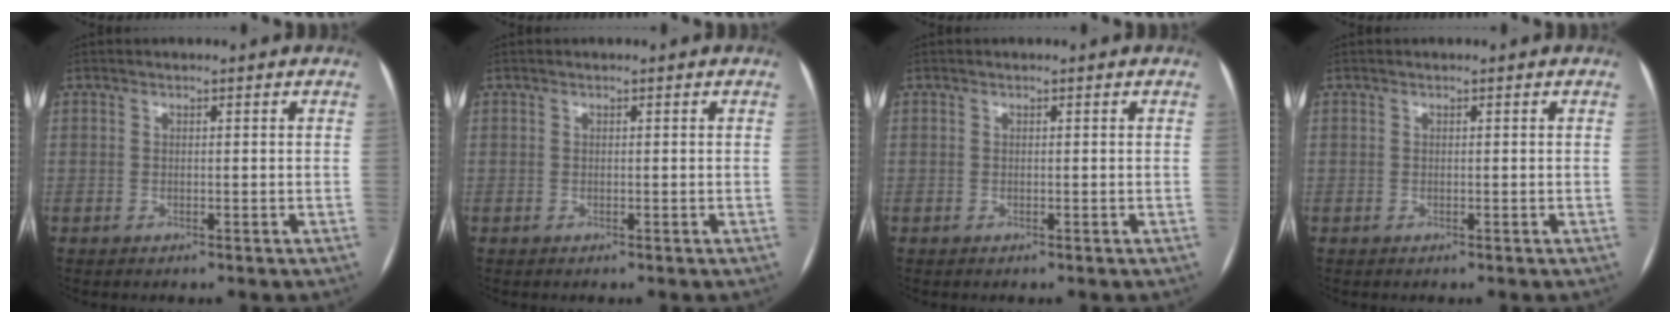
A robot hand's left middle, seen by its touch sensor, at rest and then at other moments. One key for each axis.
{"total": 0.0}
{"total": 0.0}
{"total": 0.0}